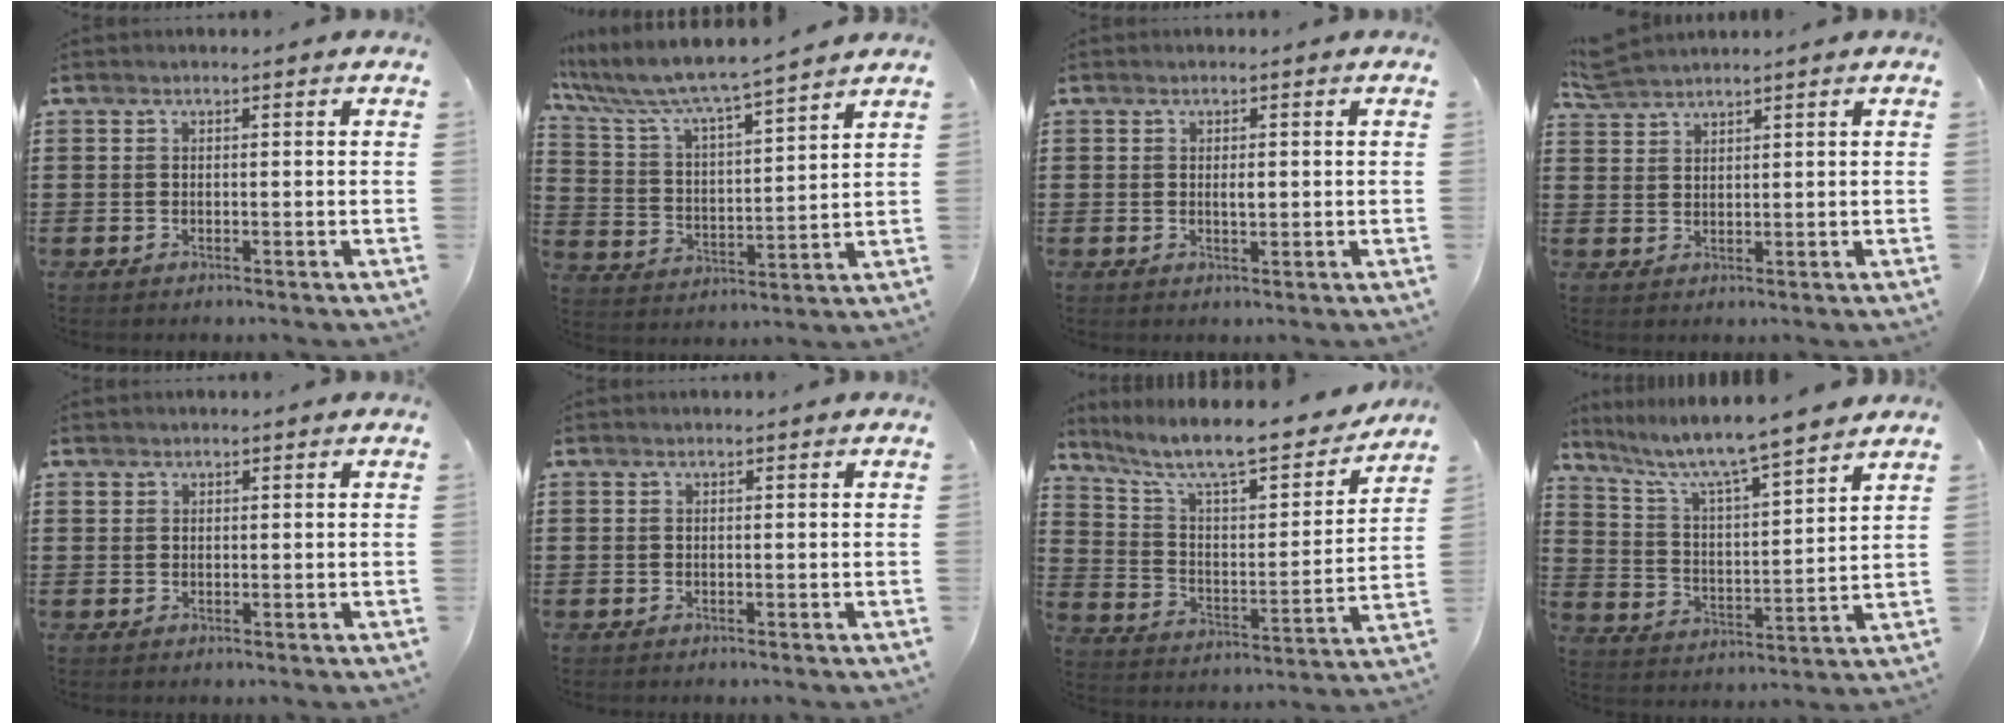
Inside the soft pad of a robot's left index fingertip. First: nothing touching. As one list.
[{"total": 6.4, "force": [5.9, 0.3, 2.6], "torque": [-0.080, -0.039, 0.094]}, {"total": 1.3, "force": [0.1, 0.4, 1.2], "torque": [-0.024, 0.002, 0.000]}, {"total": 3.0, "force": [3.0, 0.1, 0.7], "torque": [-0.022, -0.002, 0.058]}, {"total": 0.8, "force": [0.5, 0.6, 0.1], "torque": [-0.005, 0.003, 0.011]}, {"total": 0.0}, {"total": 10.2, "force": [8.6, 1.7, 5.3], "torque": [-0.130, -0.058, 0.143]}, {"total": 6.8, "force": [6.0, 0.0, 3.2], "torque": [-0.089, -0.045, 0.096]}]